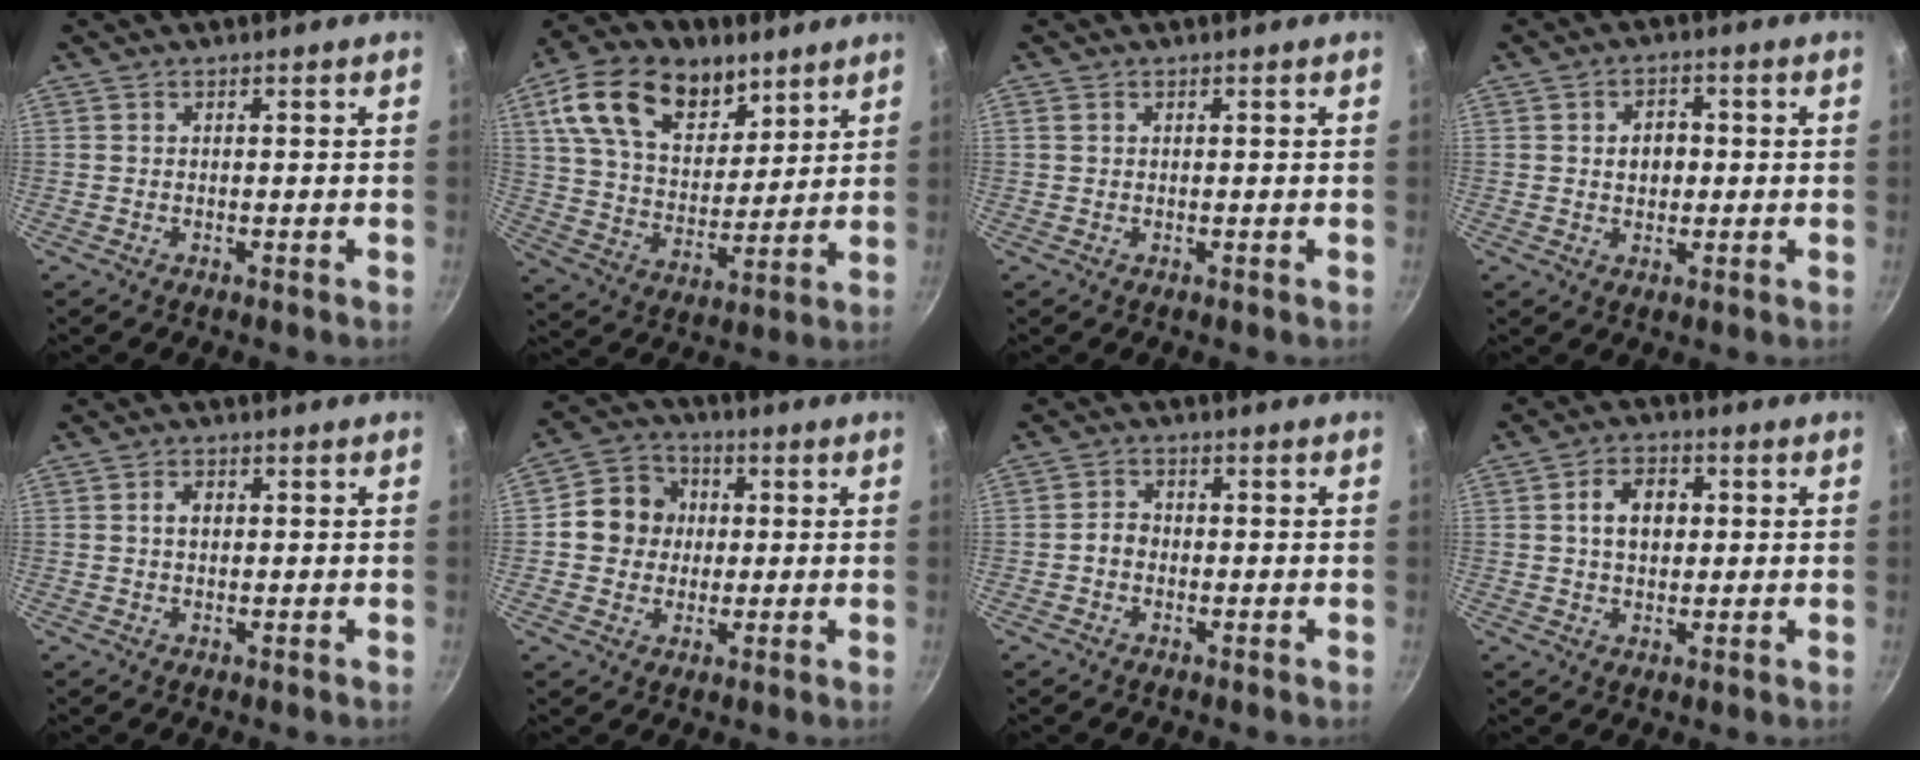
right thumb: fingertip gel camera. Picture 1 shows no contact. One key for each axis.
{"total": 20.5, "fx": 10.6, "fy": 12.9, "fz": 11.9, "tx": -0.181, "ty": -0.039, "tz": 0.182}
{"total": 0.8, "fx": 0.4, "fy": 0.7, "fz": 0.3, "tx": -0.006, "ty": 0.002, "tz": 0.005}
{"total": 4.7, "fx": 0.3, "fy": 3.7, "fz": 2.9, "tx": -0.023, "ty": 0.006, "tz": 0.003}
{"total": 2.2, "fx": 0.3, "fy": 1.5, "fz": 1.5, "tx": -0.019, "ty": 0.004, "tz": 0.005}
{"total": 9.6, "fx": 0.8, "fy": 8.8, "fz": 3.7, "tx": -0.027, "ty": 0.014, "tz": -0.001}
{"total": 2.8, "fx": -0.7, "fy": 2.3, "fz": 1.4, "tx": -0.010, "ty": 0.015, "tz": -0.016}
{"total": 7.1, "fx": 1.1, "fy": 5.1, "fz": 4.8, "tx": -0.056, "ty": 0.010, "tz": 0.013}